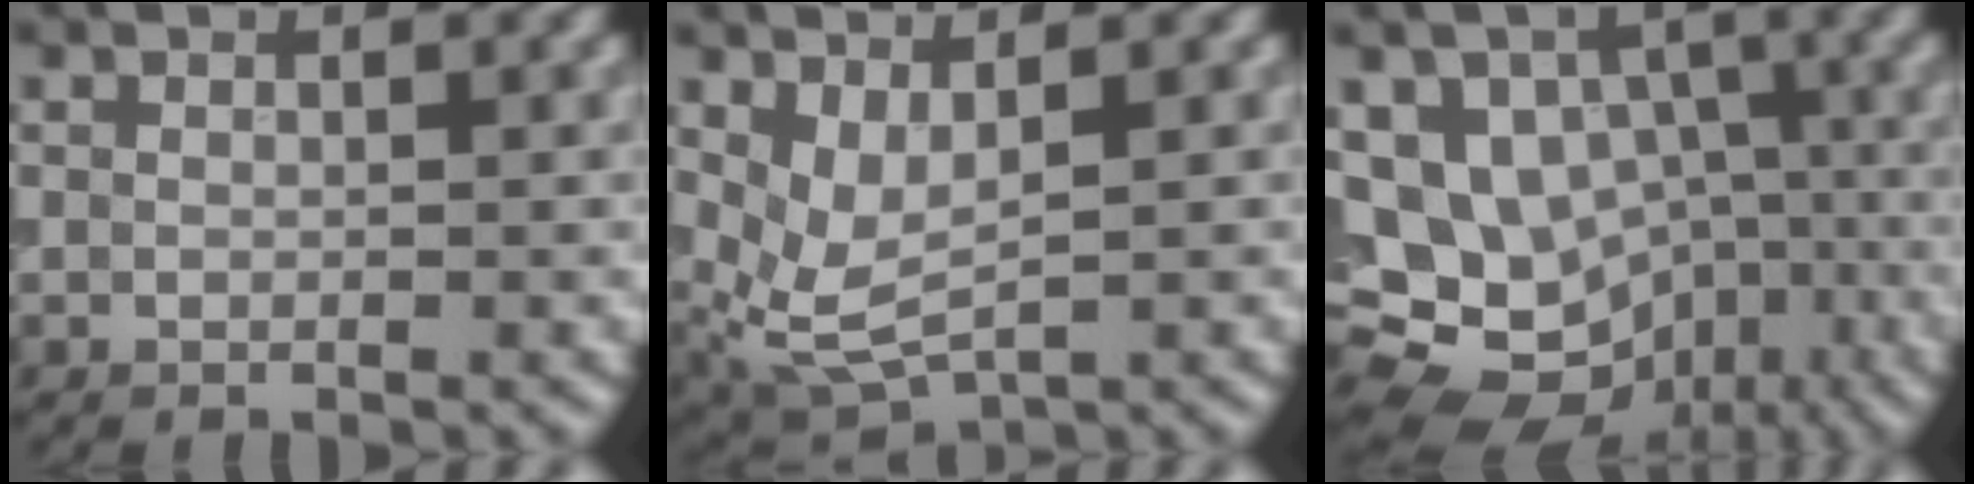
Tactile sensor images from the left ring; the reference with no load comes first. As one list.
[{"total": 3.8, "force": [1.0, 1.8, 3.2], "torque": [-0.082, -0.015, 0.026]}, {"total": 13.7, "force": [-3.8, 11.5, 6.3], "torque": [-0.117, 0.006, -0.061]}]